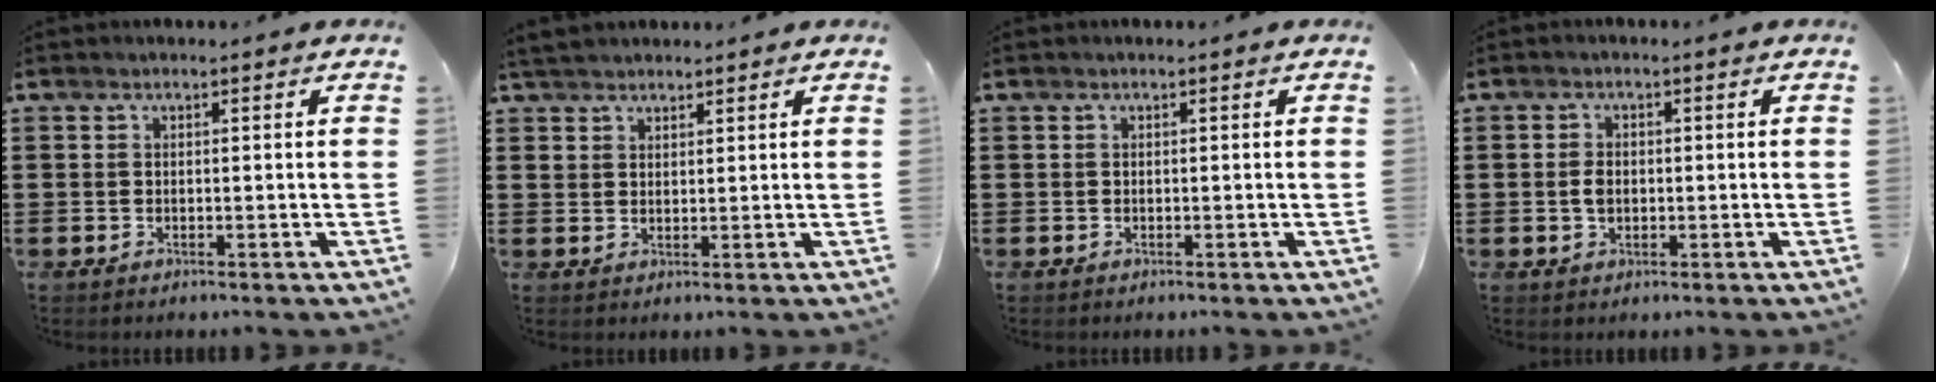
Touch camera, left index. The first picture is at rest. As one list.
[{"total": 3.0, "force": [2.7, 1.3, 0.2], "torque": [-0.013, 0.002, 0.053]}, {"total": 0.0}, {"total": 2.3, "force": [-0.1, 1.4, 1.8], "torque": [-0.037, 0.004, -0.002]}]